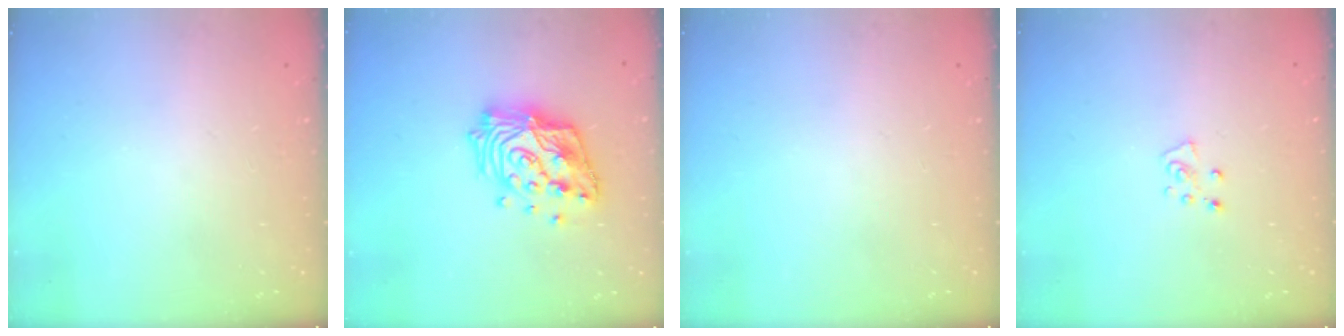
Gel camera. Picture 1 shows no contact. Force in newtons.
{"total": 17.5, "press": 17.4, "slide": 1.4}
{"total": 0.0}
{"total": 4.7, "press": 4.7, "slide": 0.5}